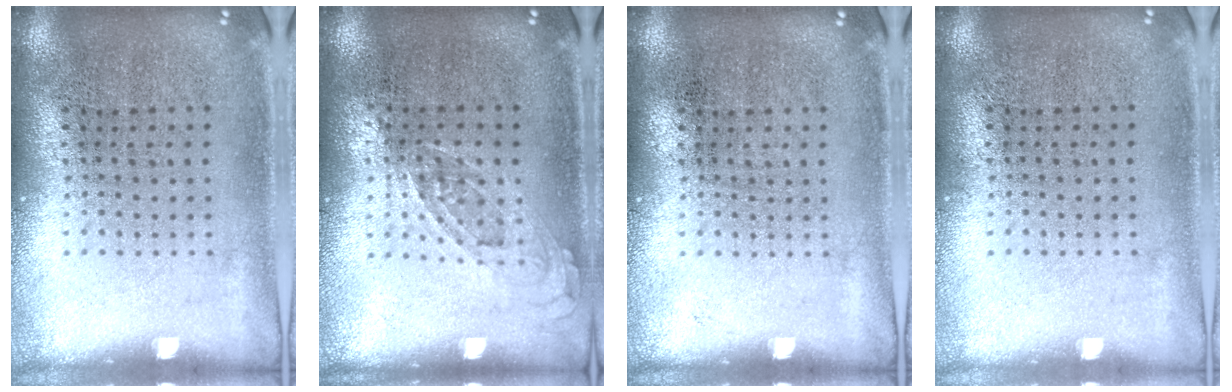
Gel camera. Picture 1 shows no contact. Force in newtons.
{"total": 0.7, "press": 0.7, "slide": 0.3}
{"total": 0.0}
{"total": 0.0}